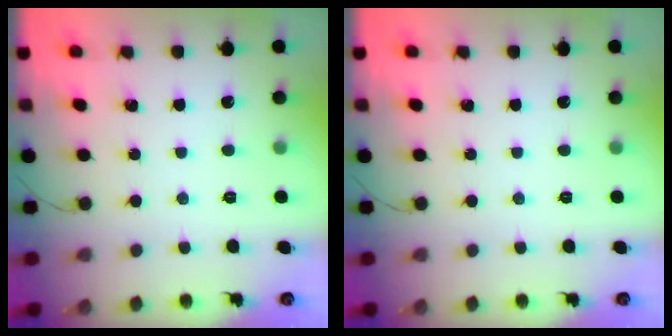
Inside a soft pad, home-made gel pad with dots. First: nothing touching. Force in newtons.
{"total": 0.0}